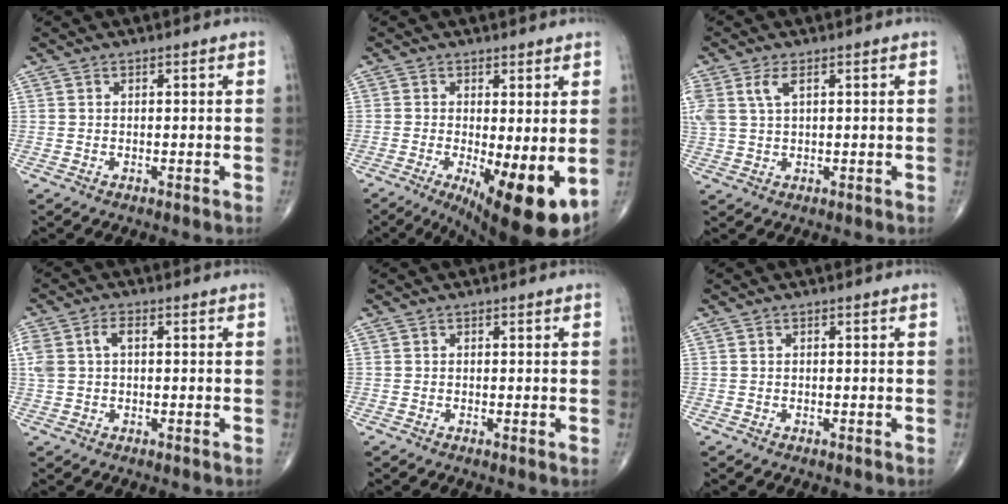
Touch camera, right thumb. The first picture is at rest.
{"total": 12.4, "force": [-2.8, 3.7, 11.5], "torque": [-0.171, -0.025, -0.030]}
{"total": 5.4, "force": [2.3, 2.5, 4.2], "torque": [-0.108, 0.008, 0.053]}
{"total": 5.6, "force": [1.2, 3.4, 4.3], "torque": [-0.110, 0.020, 0.027]}
{"total": 0.5, "force": [-0.1, 0.1, 0.5], "torque": [-0.013, -0.003, -0.004]}
{"total": 0.0}